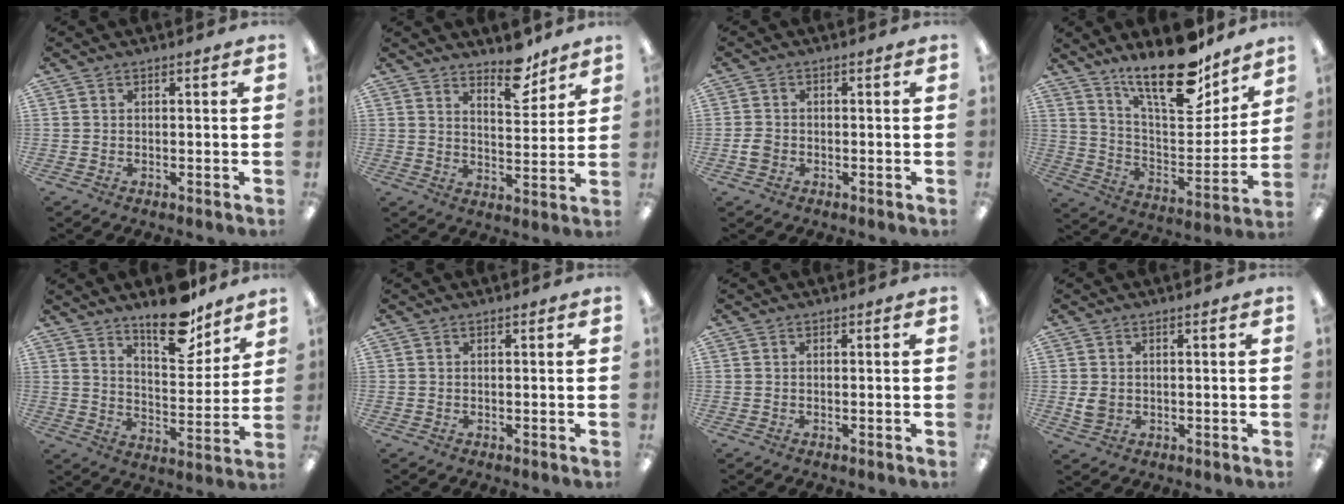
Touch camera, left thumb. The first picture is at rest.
{"total": 8.8, "force": [7.1, 3.3, 4.0], "torque": [-0.034, -0.052, 0.119]}
{"total": 2.5, "force": [-0.7, 2.0, 1.4], "torque": [-0.024, 0.006, -0.012]}
{"total": 21.2, "force": [16.2, 6.9, 11.8], "torque": [-0.188, -0.113, 0.275]}
{"total": 15.1, "force": [11.9, 5.7, 7.4], "torque": [-0.093, -0.082, 0.206]}
{"total": 0.0}
{"total": 0.0}
{"total": 3.2, "force": [0.4, 2.5, 2.0], "torque": [-0.022, -0.001, 0.004]}